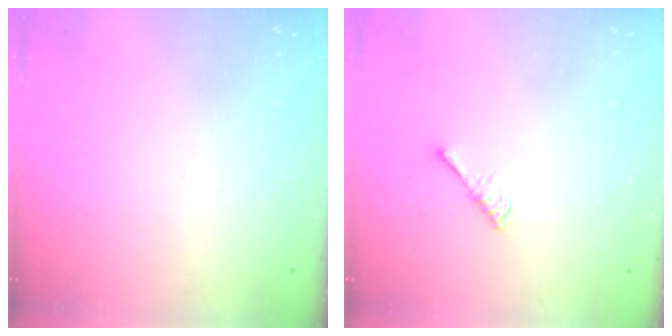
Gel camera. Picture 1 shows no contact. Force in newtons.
{"total": 2.7, "press": 2.6, "slide": 0.5}